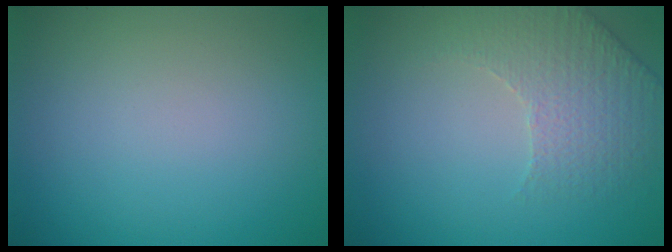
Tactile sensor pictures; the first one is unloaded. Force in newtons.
{"total": 2.2, "press": 2.0, "slide": 1.0}